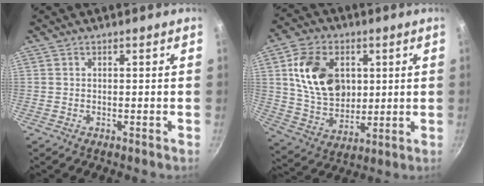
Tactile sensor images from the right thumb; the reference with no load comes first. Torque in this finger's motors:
{"motor_torque": [0.94, 0.96, 1.30, 0.61, 0.14]}